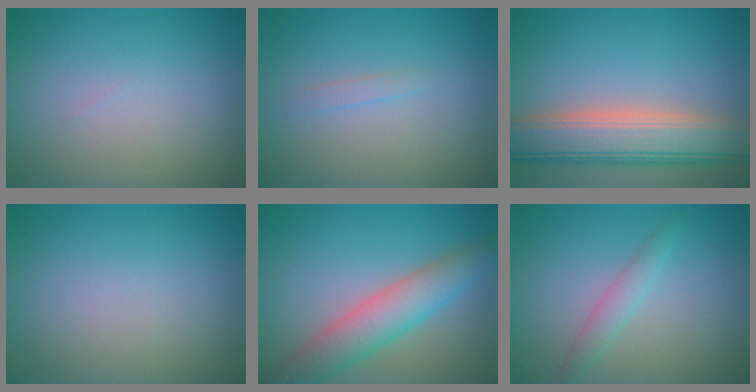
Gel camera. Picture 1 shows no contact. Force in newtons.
{"total": 0.7, "press": 0.7, "slide": 0.1}
{"total": 8.1, "press": 8.1, "slide": 0.5}
{"total": 0.0}
{"total": 5.4, "press": 5.4, "slide": 0.2}
{"total": 1.7, "press": 1.7, "slide": 0.1}